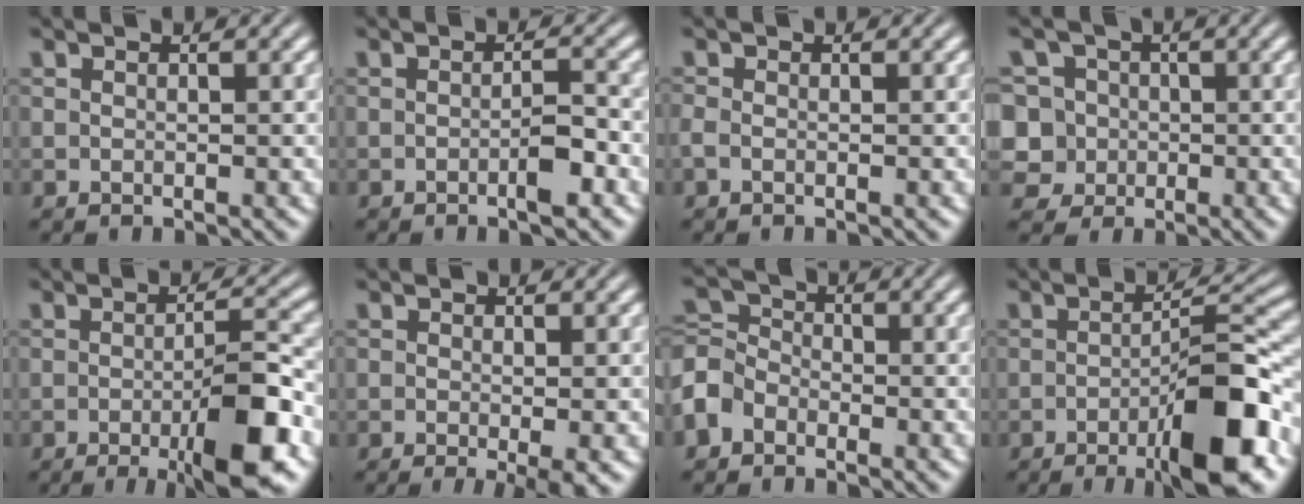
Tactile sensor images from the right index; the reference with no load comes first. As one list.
[{"total": 2.1, "force": [-1.0, 0.1, 1.9], "torque": [-0.014, 0.006, -0.022]}, {"total": 0.7, "force": [-0.6, -0.2, 0.3], "torque": [-0.007, -0.005, -0.008]}, {"total": 8.8, "force": [-1.5, 8.2, 2.9], "torque": [-0.071, -0.038, -0.022]}, {"total": 6.7, "force": [-2.9, 0.9, 6.0], "torque": [-0.073, -0.003, -0.047]}, {"total": 2.8, "force": [-1.6, 0.2, 2.2], "torque": [-0.028, -0.016, -0.016]}, {"total": 4.2, "force": [-1.1, 3.6, 1.8], "torque": [-0.039, -0.018, -0.017]}, {"total": 7.9, "force": [-3.6, 0.7, 7.0], "torque": [-0.087, -0.001, -0.054]}]